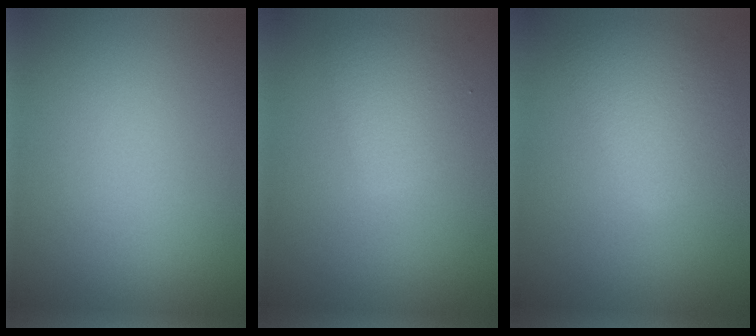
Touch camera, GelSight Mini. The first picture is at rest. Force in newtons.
{"total": 2.7, "press": 2.7, "slide": 0.2}
{"total": 3.7, "press": 3.7, "slide": 0.1}